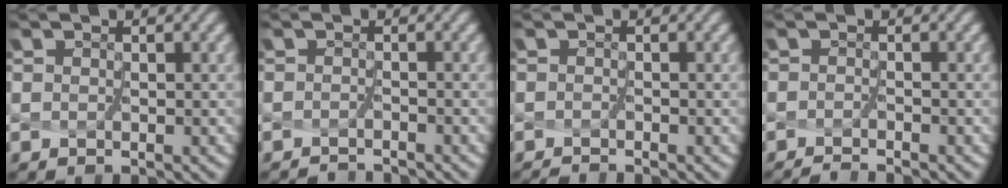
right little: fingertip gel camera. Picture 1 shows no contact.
{"total": 2.0, "force": [-1.9, -0.5, -0.5], "torque": [0.003, -0.008, -0.032]}
{"total": 1.5, "force": [-1.3, -0.6, -0.3], "torque": [-0.005, -0.011, -0.026]}
{"total": 2.0, "force": [-1.9, -0.7, -0.1], "torque": [-0.008, -0.011, -0.035]}